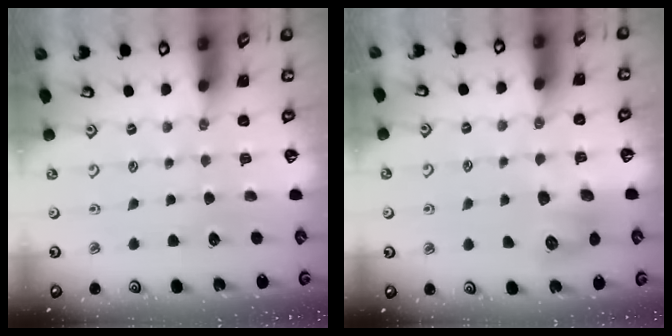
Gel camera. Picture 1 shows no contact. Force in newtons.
{"total": 8.0, "press": 8.0, "slide": 0.5}